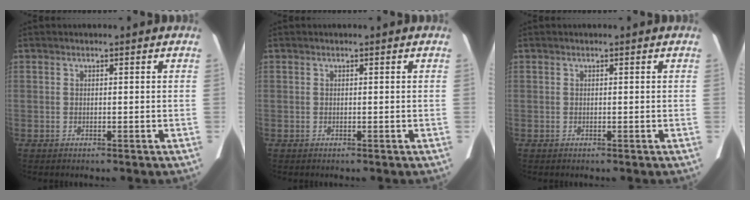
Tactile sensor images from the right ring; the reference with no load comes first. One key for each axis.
{"total": 0.0}
{"total": 0.0}